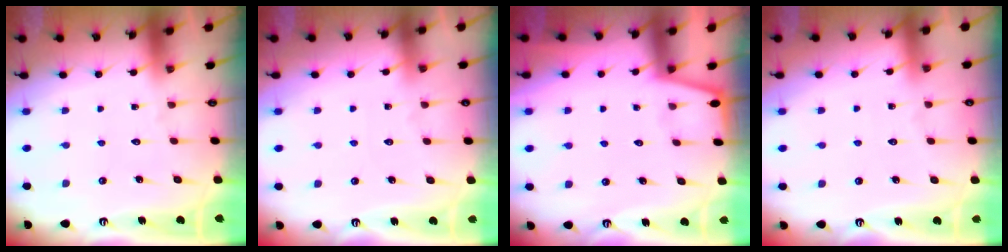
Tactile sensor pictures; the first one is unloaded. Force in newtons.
{"total": 2.2, "press": 2.2, "slide": 0.4}
{"total": 1.1, "press": 1.1, "slide": 0.1}
{"total": 3.3, "press": 3.3, "slide": 0.4}